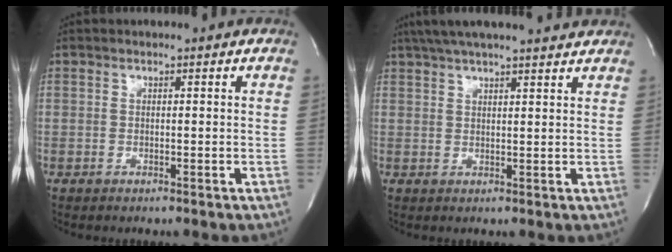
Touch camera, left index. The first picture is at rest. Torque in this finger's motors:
{"motor_torque": [0.50, -0.48, 0.11, 0.08]}